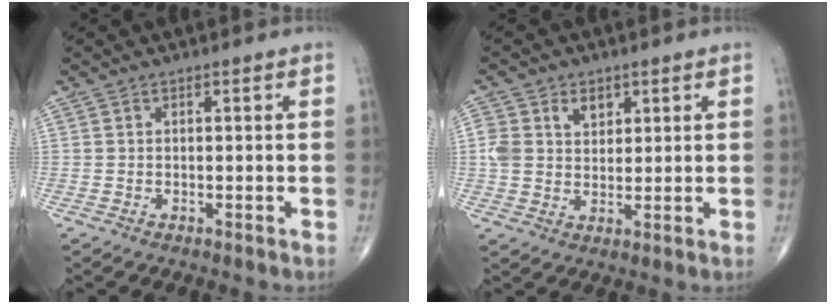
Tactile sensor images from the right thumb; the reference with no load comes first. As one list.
[{"total": 6.7, "force": [2.6, 5.0, 3.7], "torque": [-0.047, -0.008, 0.050]}]